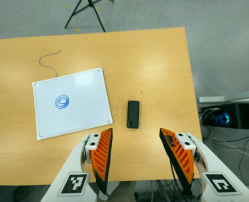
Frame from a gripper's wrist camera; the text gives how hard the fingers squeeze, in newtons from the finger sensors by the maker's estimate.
{"total": 0.0}